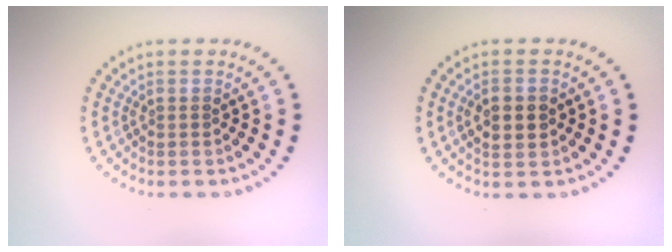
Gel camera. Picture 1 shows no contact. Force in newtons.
{"total": 2.5, "press": 2.5, "slide": 0.1}